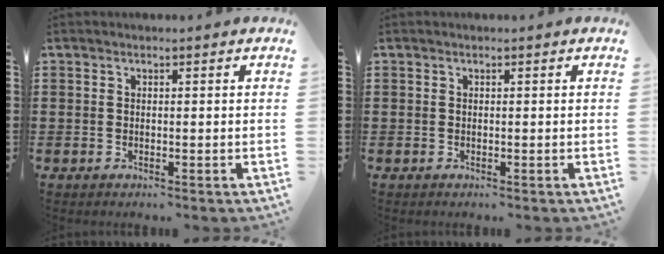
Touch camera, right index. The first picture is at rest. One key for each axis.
{"total": 0.0}